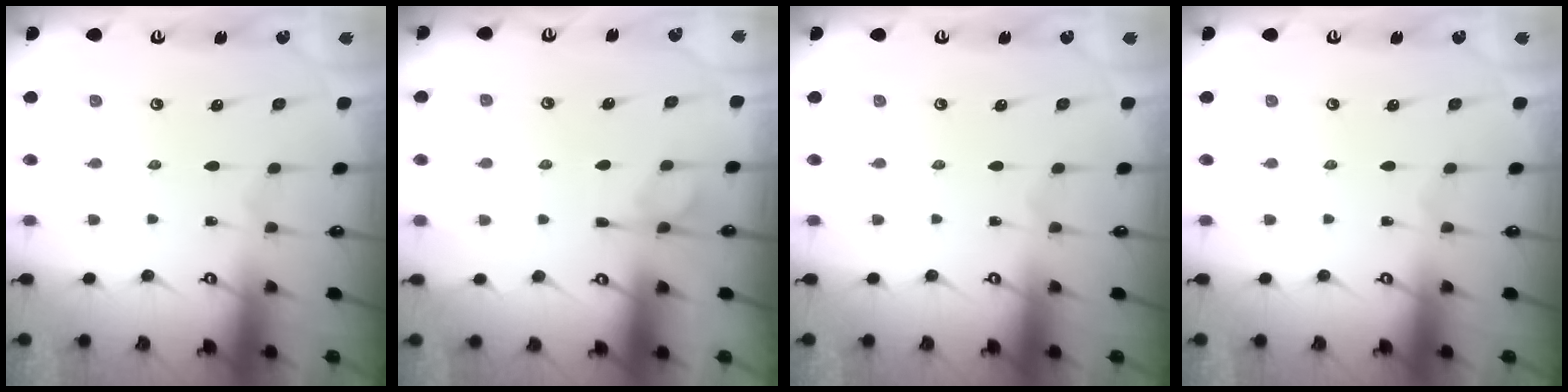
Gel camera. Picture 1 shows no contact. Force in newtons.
{"total": 2.9, "press": 2.6, "slide": 1.4}
{"total": 0.0}
{"total": 0.0}